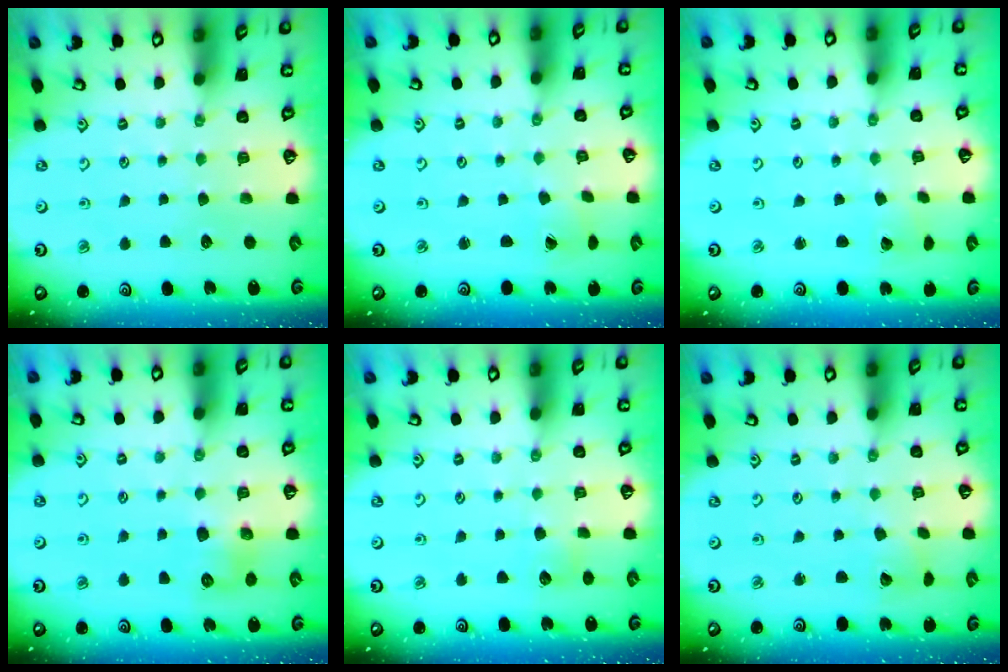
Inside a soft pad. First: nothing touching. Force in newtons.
{"total": 1.0, "press": 1.0, "slide": 0.1}
{"total": 2.4, "press": 2.4, "slide": 0.1}
{"total": 8.3, "press": 8.3, "slide": 0.5}
{"total": 3.4, "press": 3.4, "slide": 0.4}
{"total": 2.5, "press": 2.5, "slide": 0.4}